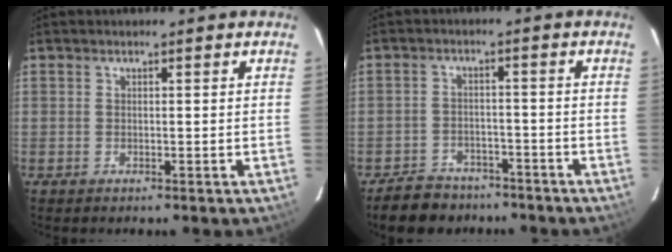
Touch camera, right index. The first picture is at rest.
{"total": 9.0, "force": [-7.2, 4.9, 2.1], "torque": [-0.062, 0.014, -0.101]}